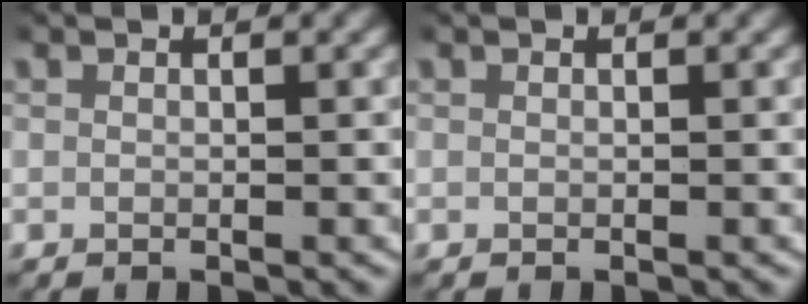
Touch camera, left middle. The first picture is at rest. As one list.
[{"total": 0.0}]